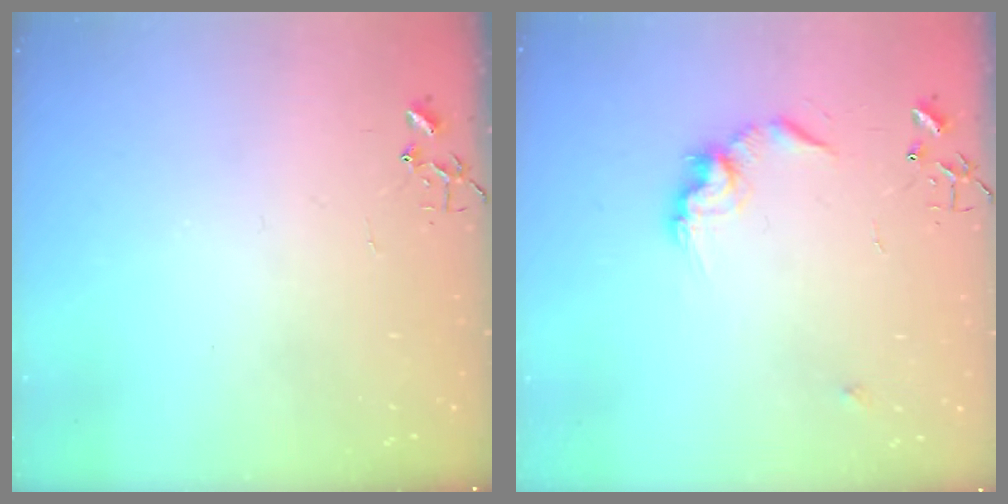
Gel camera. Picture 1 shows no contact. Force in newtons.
{"total": 11.9, "press": 11.8, "slide": 1.0}